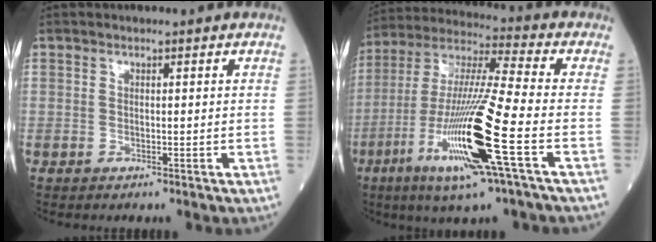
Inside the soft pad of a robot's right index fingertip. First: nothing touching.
{"total": 20.7, "force": [-7.6, 0.7, 19.2], "torque": [-0.411, -0.039, -0.149]}